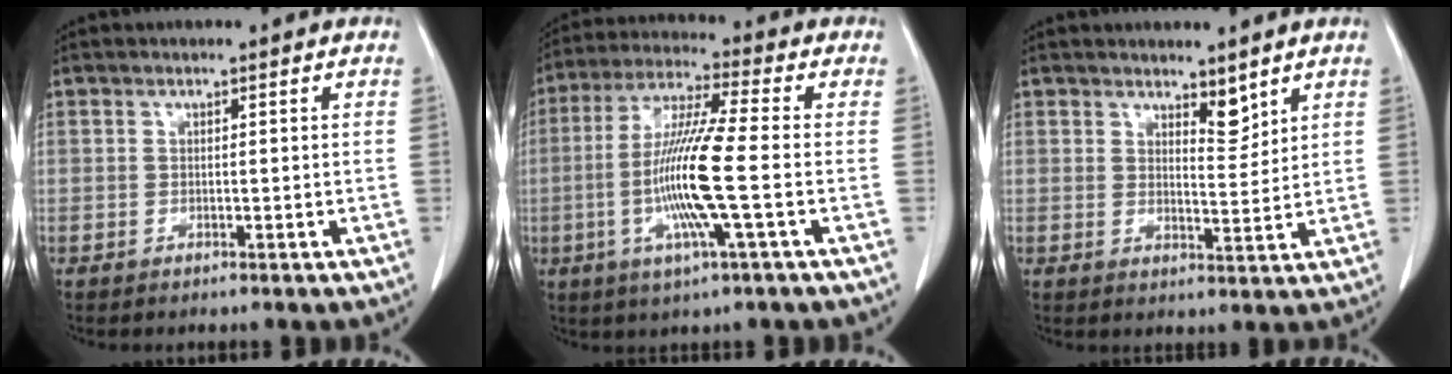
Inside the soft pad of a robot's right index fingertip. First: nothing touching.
{"total": 13.3, "force": [-2.6, -0.3, 13.0], "torque": [-0.264, -0.008, -0.060]}
{"total": 3.5, "force": [2.8, 1.1, 1.8], "torque": [-0.027, -0.012, 0.048]}